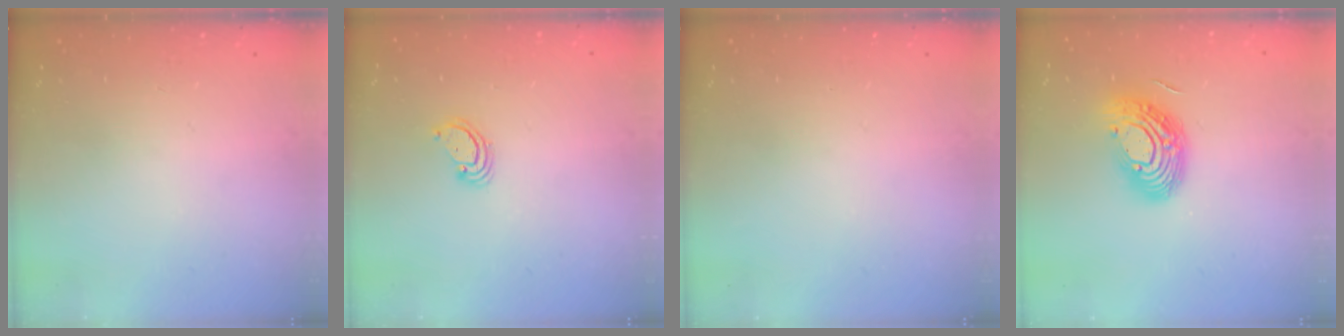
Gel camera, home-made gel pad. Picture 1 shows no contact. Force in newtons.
{"total": 2.6, "press": 2.6, "slide": 0.2}
{"total": 0.0}
{"total": 13.3, "press": 13.3, "slide": 1.0}